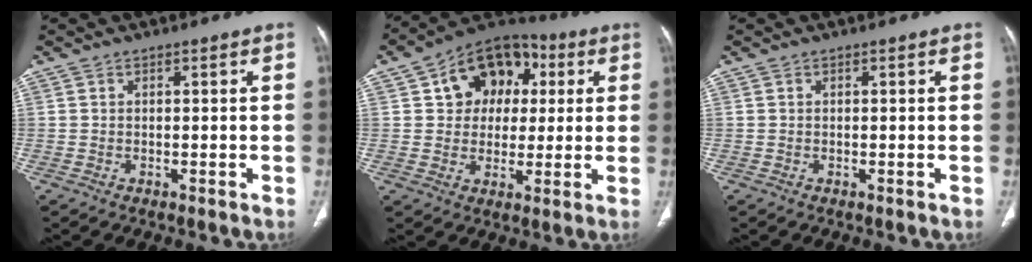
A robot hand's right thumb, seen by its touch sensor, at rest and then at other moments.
{"total": 14.5, "force": [3.9, 11.1, 8.5], "torque": [-0.081, 0.012, 0.052]}
{"total": 0.0}